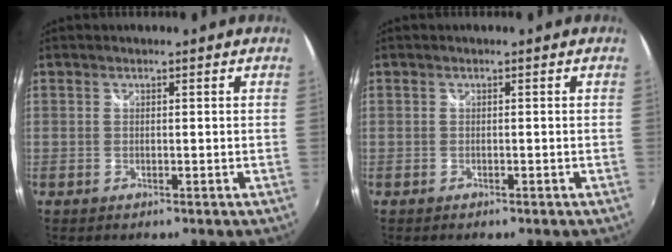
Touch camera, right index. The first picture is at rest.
{"total": 0.8, "force": [-0.7, 0.3, 0.3], "torque": [-0.010, -0.003, -0.011]}